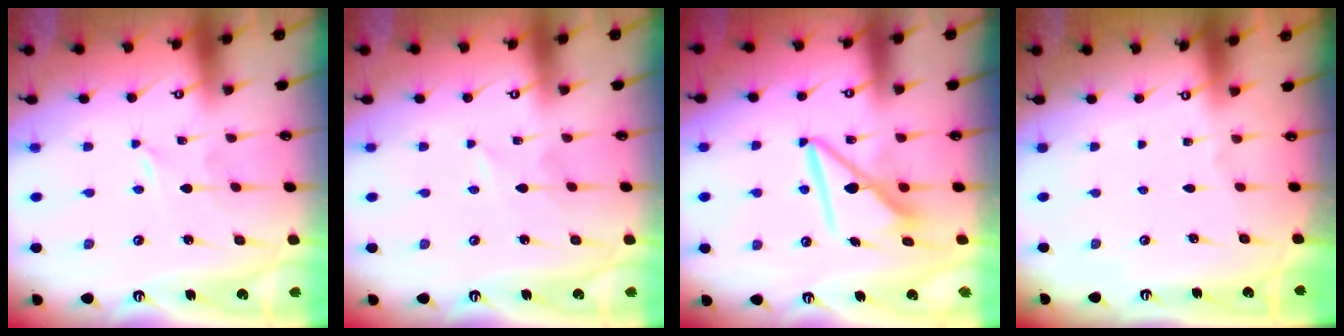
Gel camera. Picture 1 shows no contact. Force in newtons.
{"total": 1.7, "press": 1.7, "slide": 0.3}
{"total": 9.3, "press": 9.3, "slide": 0.9}
{"total": 0.0}